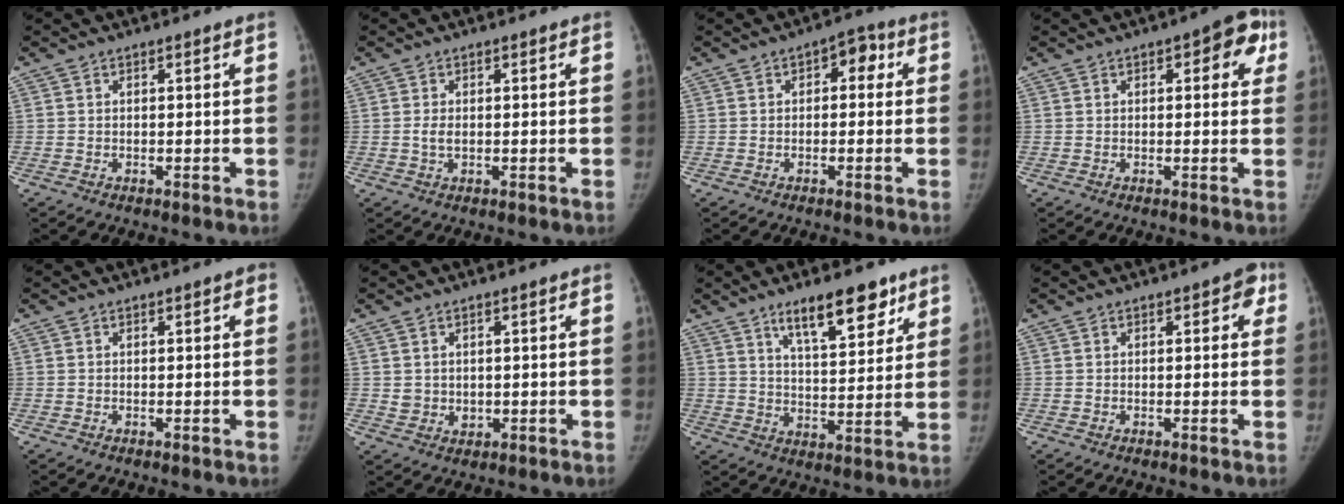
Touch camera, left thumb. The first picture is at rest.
{"total": 1.7, "force": [-0.1, 1.0, 1.3], "torque": [-0.028, -0.001, -0.002]}
{"total": 4.6, "force": [0.9, 2.9, 3.4], "torque": [-0.017, 0.014, 0.001]}
{"total": 7.2, "force": [2.6, 3.2, 5.9], "torque": [-0.033, 0.004, 0.020]}
{"total": 1.1, "force": [0.3, 0.6, 0.9], "torque": [-0.006, 0.003, 0.003]}
{"total": 2.8, "force": [0.4, 2.6, 1.0], "torque": [-0.008, -0.005, 0.016]}
{"total": 12.4, "force": [8.0, 4.5, 8.4], "torque": [-0.100, -0.042, 0.132]}
{"total": 3.1, "force": [1.0, 1.8, 2.4], "torque": [-0.006, 0.004, 0.005]}